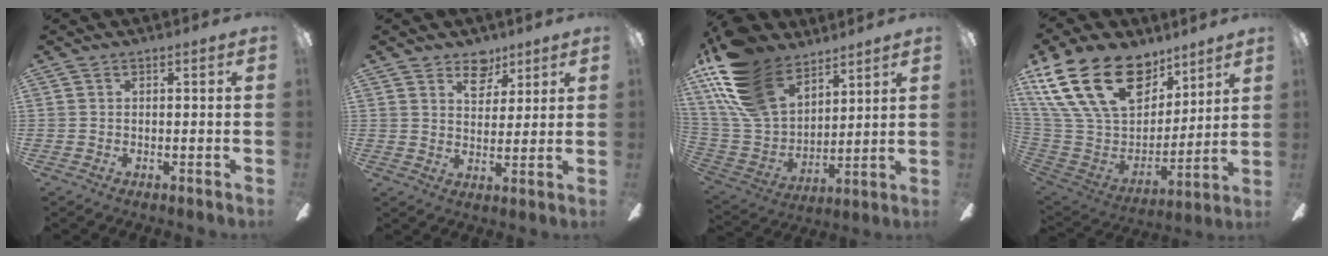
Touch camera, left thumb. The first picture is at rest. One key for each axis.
{"total": 7.3, "fx": 4.9, "fy": 4.8, "fz": 2.4, "tx": -0.026, "ty": -0.018, "tz": 0.086}
{"total": 21.4, "fx": 13.5, "fy": 12.3, "fz": 11.2, "tx": -0.268, "ty": -0.062, "tz": 0.253}
{"total": 28.0, "fx": 14.4, "fy": 17.4, "fz": 16.6, "tx": -0.322, "ty": -0.067, "tz": 0.275}